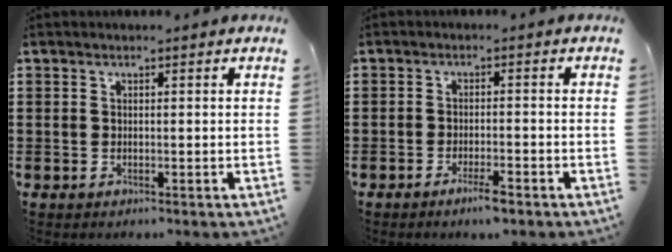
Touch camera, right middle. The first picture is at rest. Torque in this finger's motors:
{"motor_torque": [-0.05, -0.03, 0.02, 0.01]}